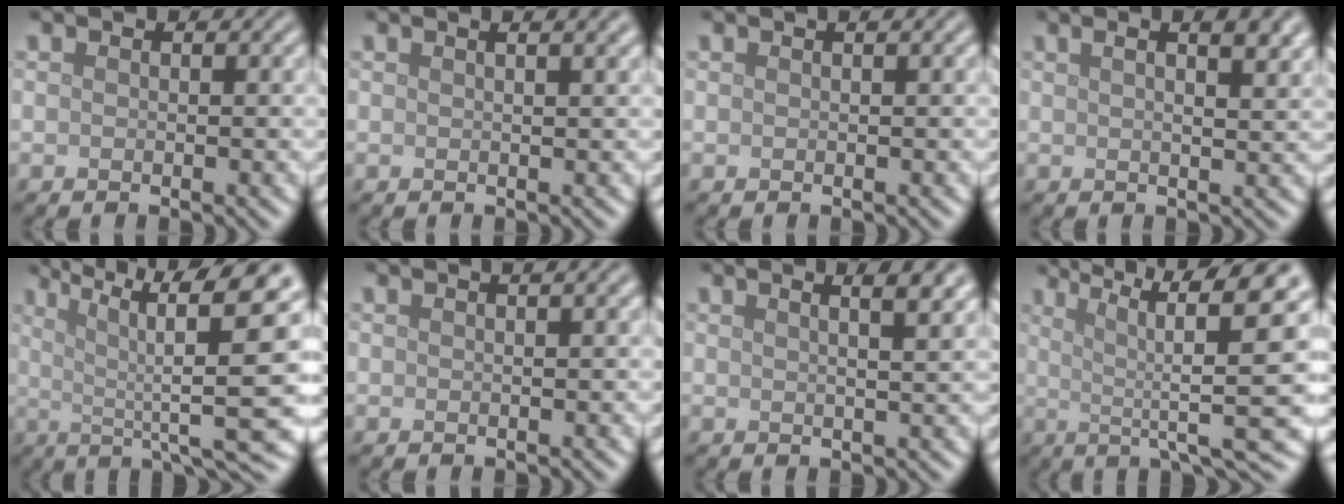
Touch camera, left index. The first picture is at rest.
{"total": 4.1, "force": [2.2, 1.8, 2.9], "torque": [-0.006, 0.023, -0.005]}
{"total": 1.2, "force": [0.6, 0.3, 1.0], "torque": [-0.011, 0.005, 0.006]}
{"total": 6.8, "force": [3.3, 2.7, 5.3], "torque": [-0.038, 0.037, 0.018]}
{"total": 12.9, "force": [3.5, 3.2, 12.1], "torque": [-0.156, 0.015, 0.067]}
{"total": 2.0, "force": [0.9, 0.7, 1.7], "torque": [-0.017, 0.003, 0.006]}
{"total": 5.8, "force": [3.1, 2.4, 4.3], "torque": [-0.025, 0.040, 0.014]}
{"total": 11.5, "force": [2.9, 2.3, 10.9], "torque": [-0.153, 0.022, 0.054]}